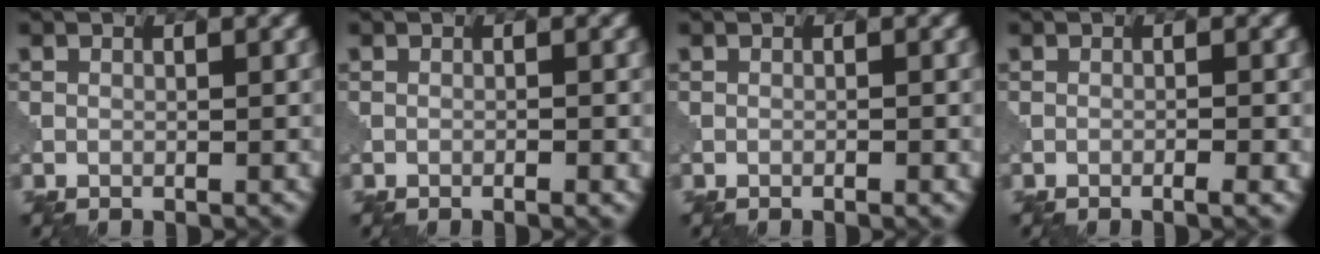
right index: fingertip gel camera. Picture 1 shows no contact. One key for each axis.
{"total": 1.0, "fx": -0.5, "fy": 0.1, "fz": 0.9, "tx": -0.013, "ty": 0.000, "tz": -0.010}
{"total": 0.7, "fx": -0.3, "fy": 0.1, "fz": 0.6, "tx": -0.009, "ty": 0.001, "tz": -0.007}
{"total": 1.4, "fx": -0.6, "fy": 0.1, "fz": 1.2, "tx": -0.016, "ty": 0.001, "tz": -0.013}